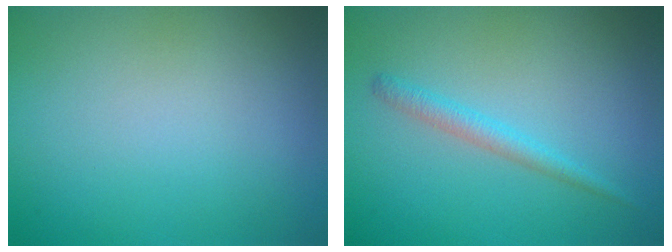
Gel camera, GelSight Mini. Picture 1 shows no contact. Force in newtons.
{"total": 1.7, "press": 1.7, "slide": 0.2}